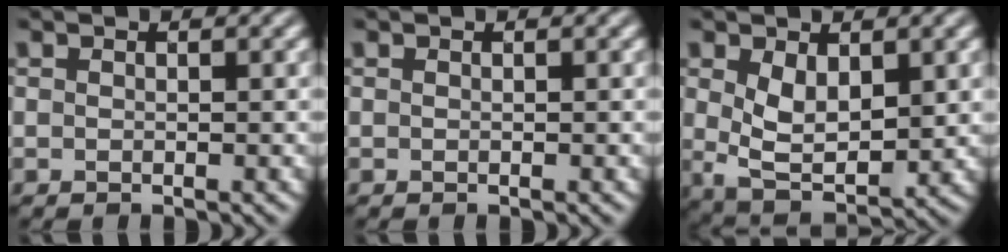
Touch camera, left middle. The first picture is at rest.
{"total": 0.0}
{"total": 5.1, "force": [0.9, 2.8, 4.2], "torque": [-0.085, -0.007, 0.027]}